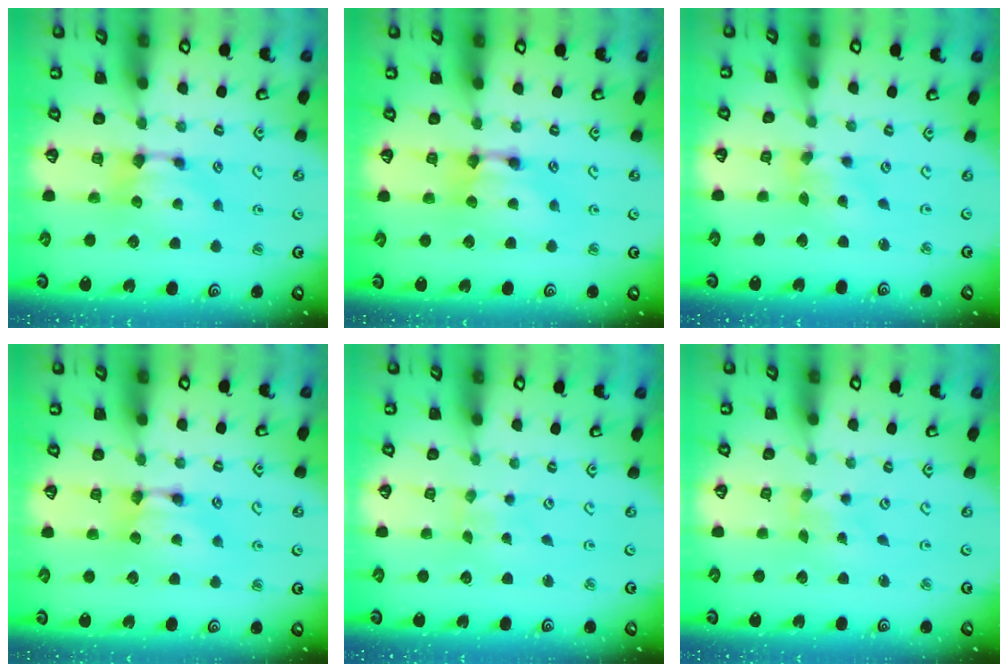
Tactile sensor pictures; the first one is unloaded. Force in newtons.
{"total": 2.0, "press": 2.0, "slide": 0.1}
{"total": 1.2, "press": 0.3, "slide": 1.2}
{"total": 1.8, "press": 1.8, "slide": 0.1}
{"total": 4.7, "press": 4.7, "slide": 0.8}
{"total": 4.1, "press": 4.1, "slide": 0.6}